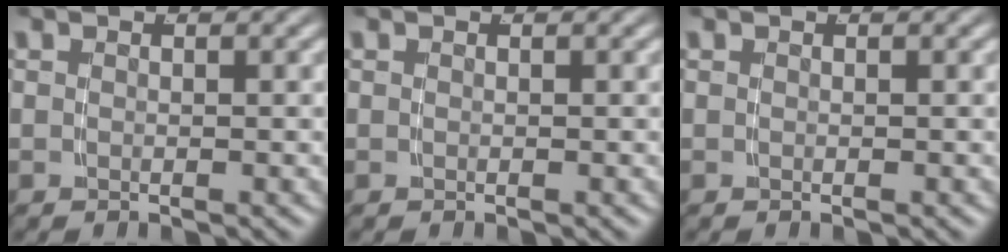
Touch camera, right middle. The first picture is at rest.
{"total": 0.0}
{"total": 0.0}